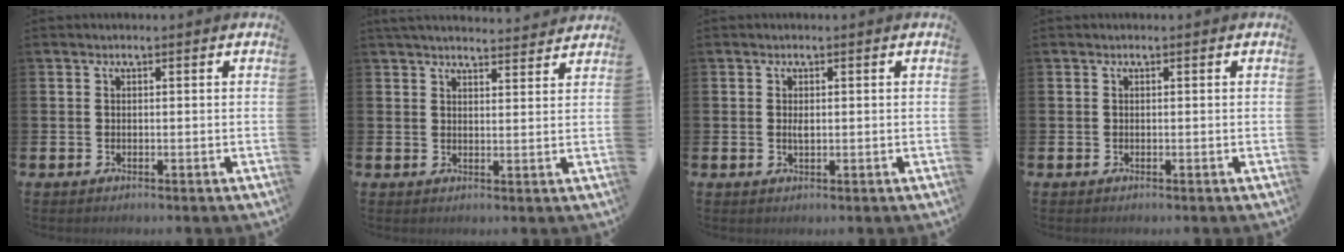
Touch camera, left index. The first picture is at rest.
{"total": 3.9, "force": [3.9, 0.3, 0.4], "torque": [-0.005, -0.024, 0.069]}
{"total": 1.0, "force": [0.1, 0.4, 0.9], "torque": [-0.016, 0.002, 0.001]}
{"total": 0.0}